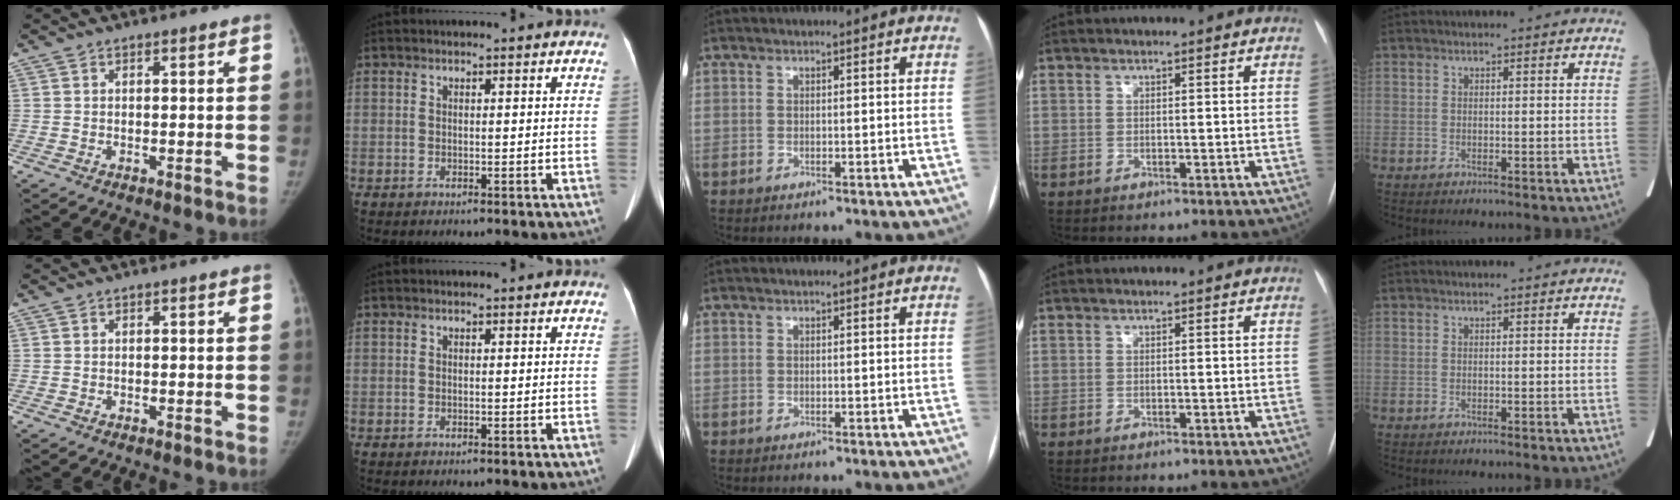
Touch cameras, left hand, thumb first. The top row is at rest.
{}